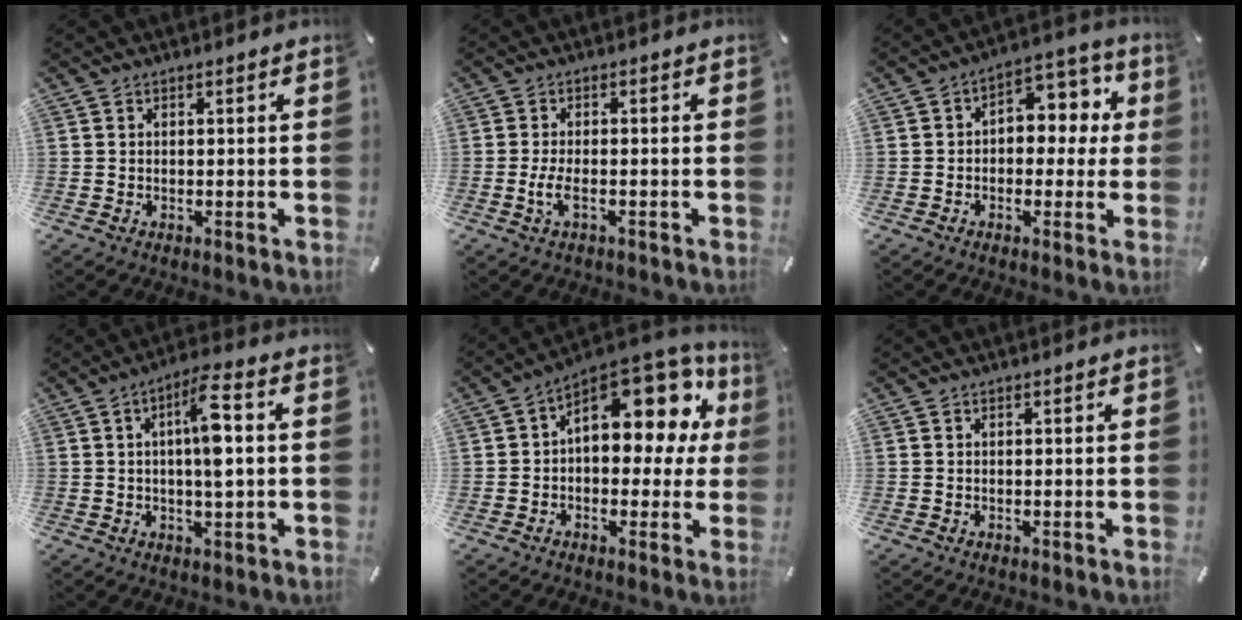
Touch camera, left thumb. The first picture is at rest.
{"total": 3.8, "force": [-1.3, 1.3, 3.4], "torque": [-0.077, -0.003, -0.026]}
{"total": 8.1, "force": [0.9, 6.1, 5.3], "torque": [-0.064, -0.006, 0.011]}
{"total": 8.9, "force": [1.2, 2.3, 8.6], "torque": [-0.158, 0.005, 0.015]}
{"total": 16.9, "force": [7.2, 9.5, 12.0], "torque": [-0.151, -0.059, 0.120]}
{"total": 0.0}